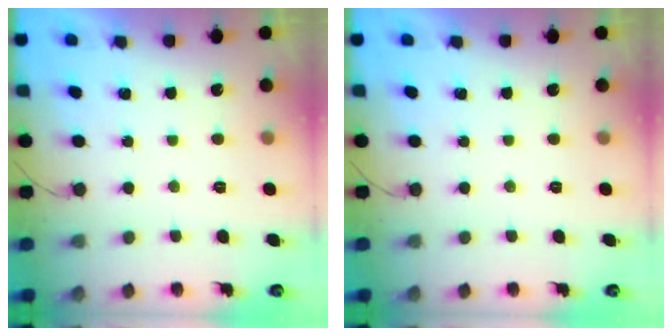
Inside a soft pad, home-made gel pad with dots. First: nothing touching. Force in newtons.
{"total": 0.0}